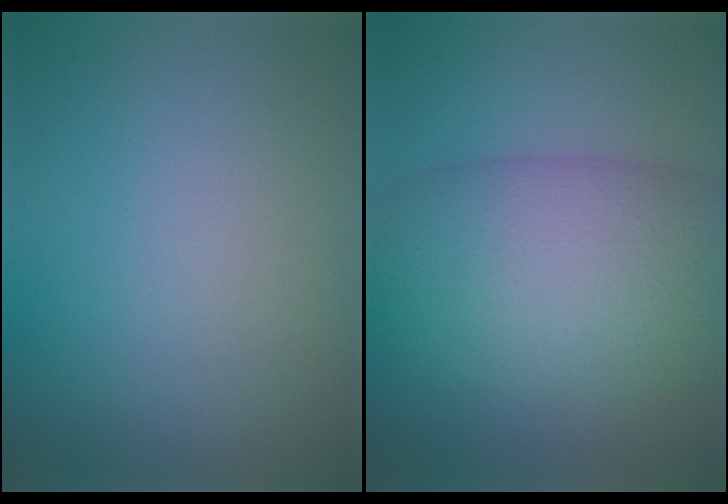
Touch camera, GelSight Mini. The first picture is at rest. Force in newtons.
{"total": 9.9, "press": 9.9, "slide": 0.3}